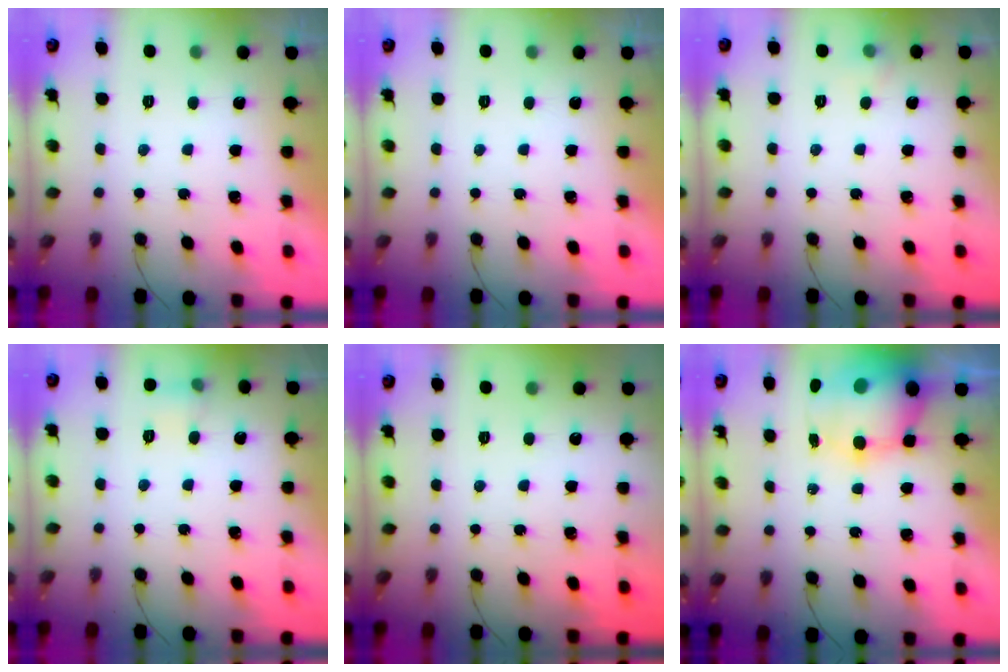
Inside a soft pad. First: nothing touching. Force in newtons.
{"total": 0.0}
{"total": 3.9, "press": 3.7, "slide": 1.4}
{"total": 5.1, "press": 4.9, "slide": 1.4}
{"total": 0.0}
{"total": 9.8, "press": 9.5, "slide": 2.6}